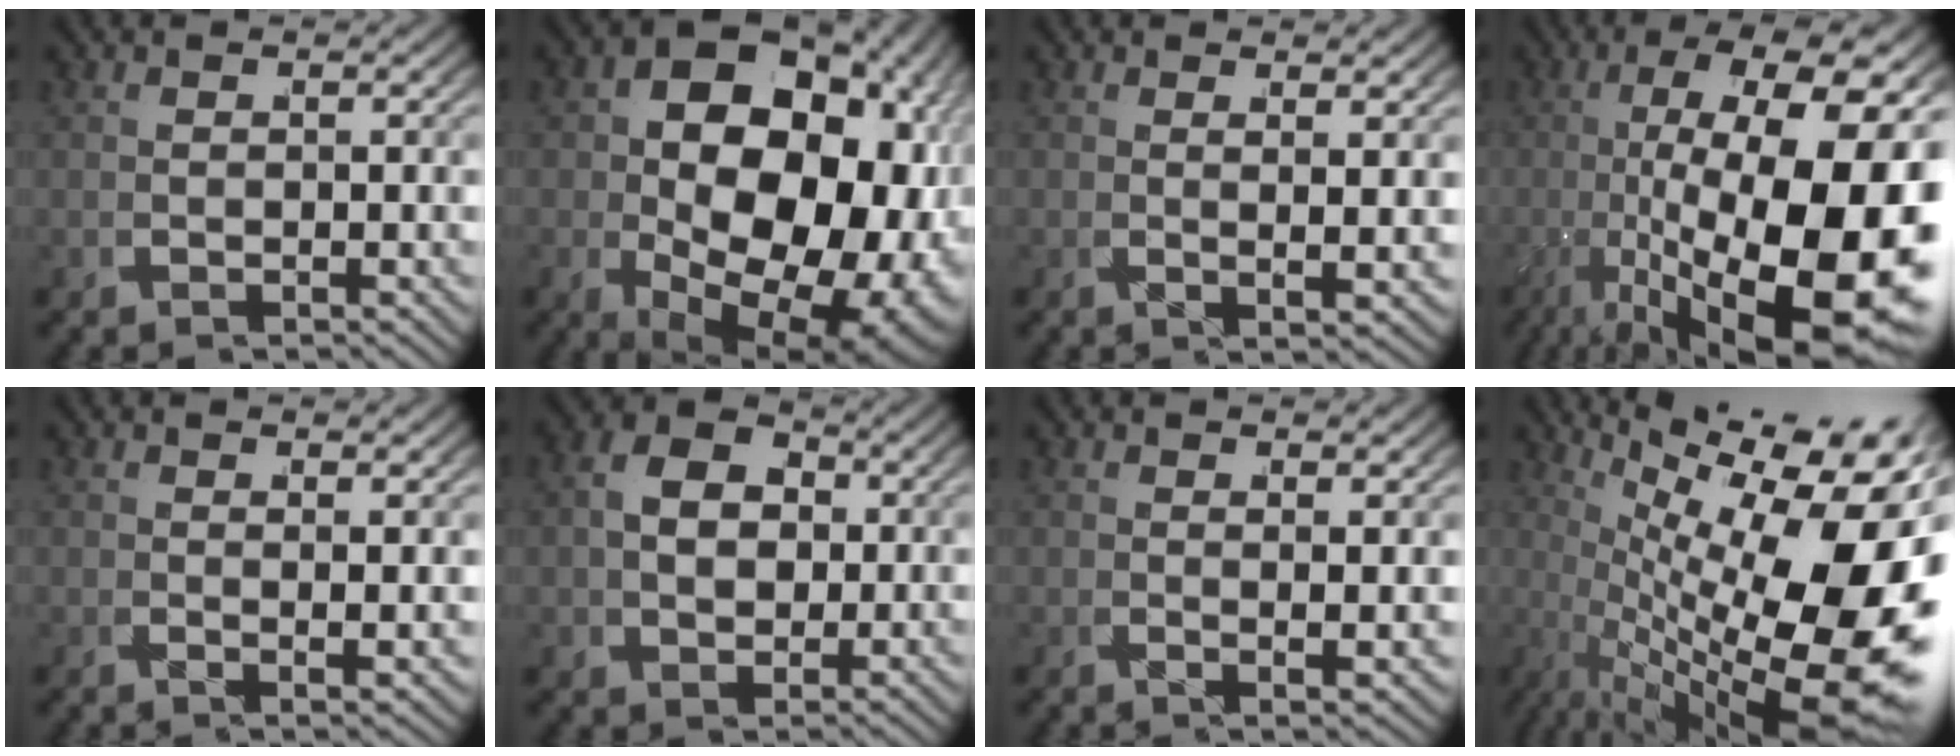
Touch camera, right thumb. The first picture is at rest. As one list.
[{"total": 22.3, "force": [-1.8, 14.7, 16.6], "torque": [-0.293, -0.069, 0.002]}, {"total": 2.1, "force": [0.9, 0.1, 1.9], "torque": [-0.035, -0.006, 0.016]}, {"total": 22.8, "force": [-2.0, 12.5, 19.0], "torque": [-0.331, -0.073, 0.015]}, {"total": 1.5, "force": [0.8, 0.1, 1.3], "torque": [-0.024, -0.006, 0.014]}, {"total": 5.7, "force": [0.9, 4.1, 3.9], "torque": [-0.066, -0.007, 0.019]}, {"total": 1.8, "force": [0.8, 0.1, 1.6], "torque": [-0.030, -0.007, 0.015]}, {"total": 21.6, "force": [0.7, 11.5, 18.3], "torque": [-0.268, -0.054, 0.041]}]